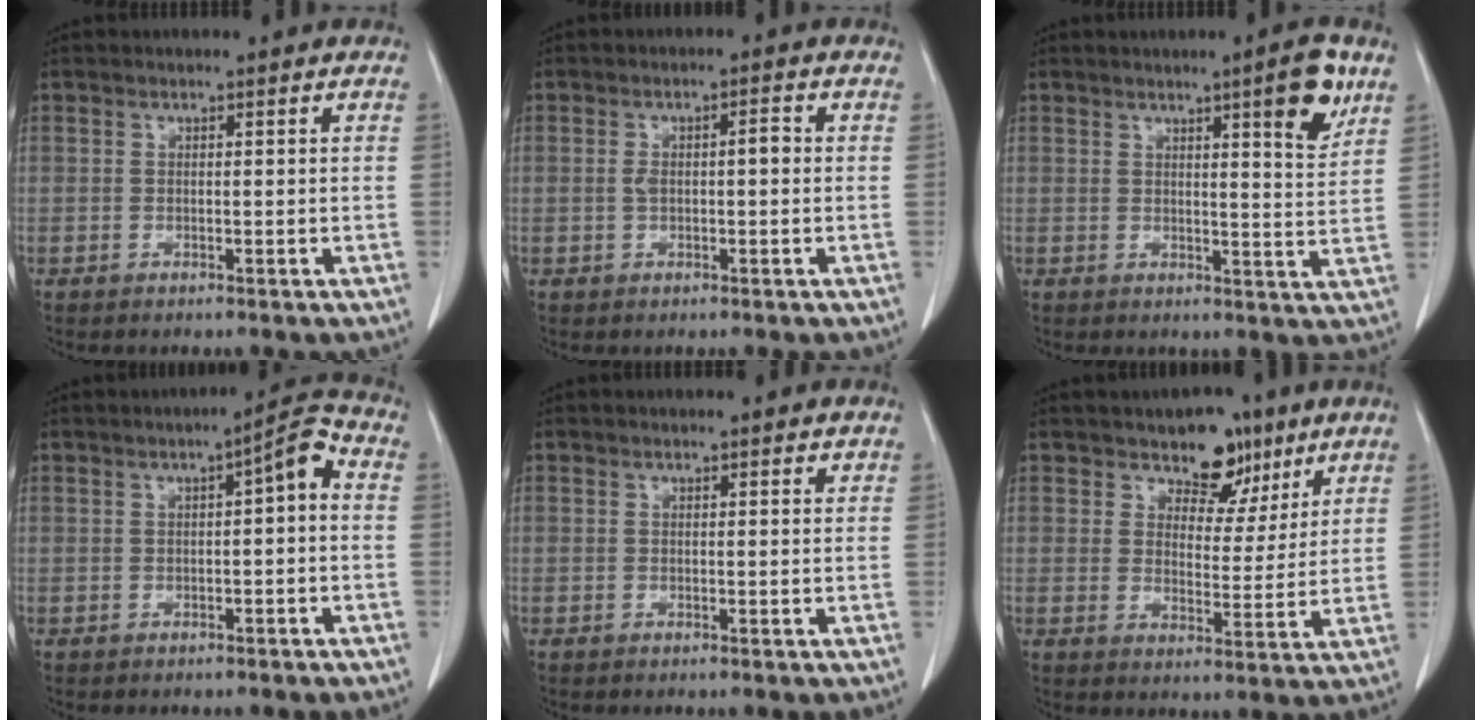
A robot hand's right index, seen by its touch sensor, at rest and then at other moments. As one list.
[{"total": 3.1, "force": [0.0, 1.2, 2.9], "torque": [-0.062, 0.016, 0.004]}, {"total": 6.9, "force": [4.1, 0.5, 5.6], "torque": [-0.071, -0.012, 0.052]}, {"total": 4.5, "force": [0.3, 0.7, 4.4], "torque": [-0.058, 0.018, -0.001]}, {"total": 0.9, "force": [0.8, 0.3, 0.3], "torque": [-0.009, 0.007, 0.007]}, {"total": 7.1, "force": [4.9, 4.1, 3.1], "torque": [-0.032, 0.001, 0.075]}]